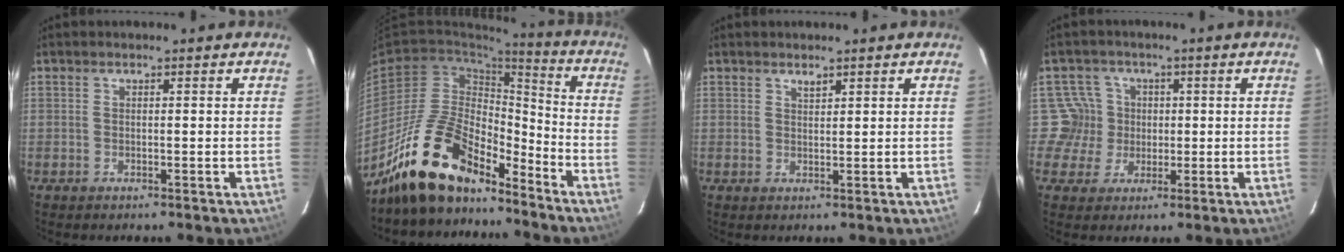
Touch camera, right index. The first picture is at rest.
{"total": 17.6, "force": [-14.1, 6.7, 8.1], "torque": [-0.162, 0.015, -0.245]}
{"total": 1.2, "force": [1.0, 0.5, 0.5], "torque": [-0.007, 0.001, 0.018]}
{"total": 5.5, "force": [-0.1, 5.5, -0.6], "torque": [0.023, 0.012, -0.009]}